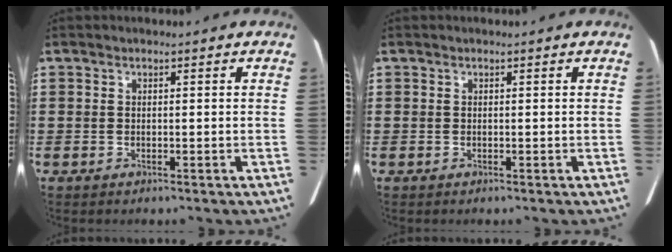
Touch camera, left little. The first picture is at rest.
{"total": 0.0}